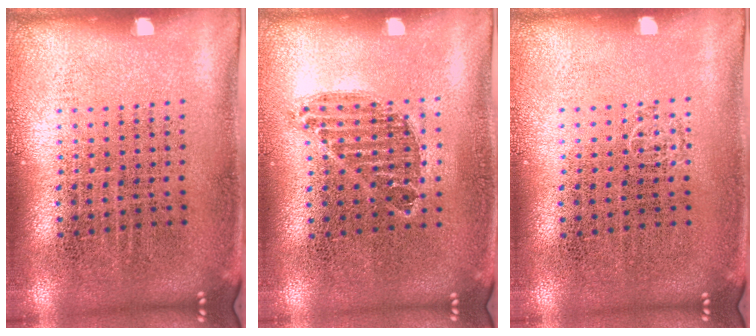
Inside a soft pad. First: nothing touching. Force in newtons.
{"total": 0.7, "press": 0.7, "slide": 0.2}
{"total": 0.6, "press": 0.6, "slide": 0.1}